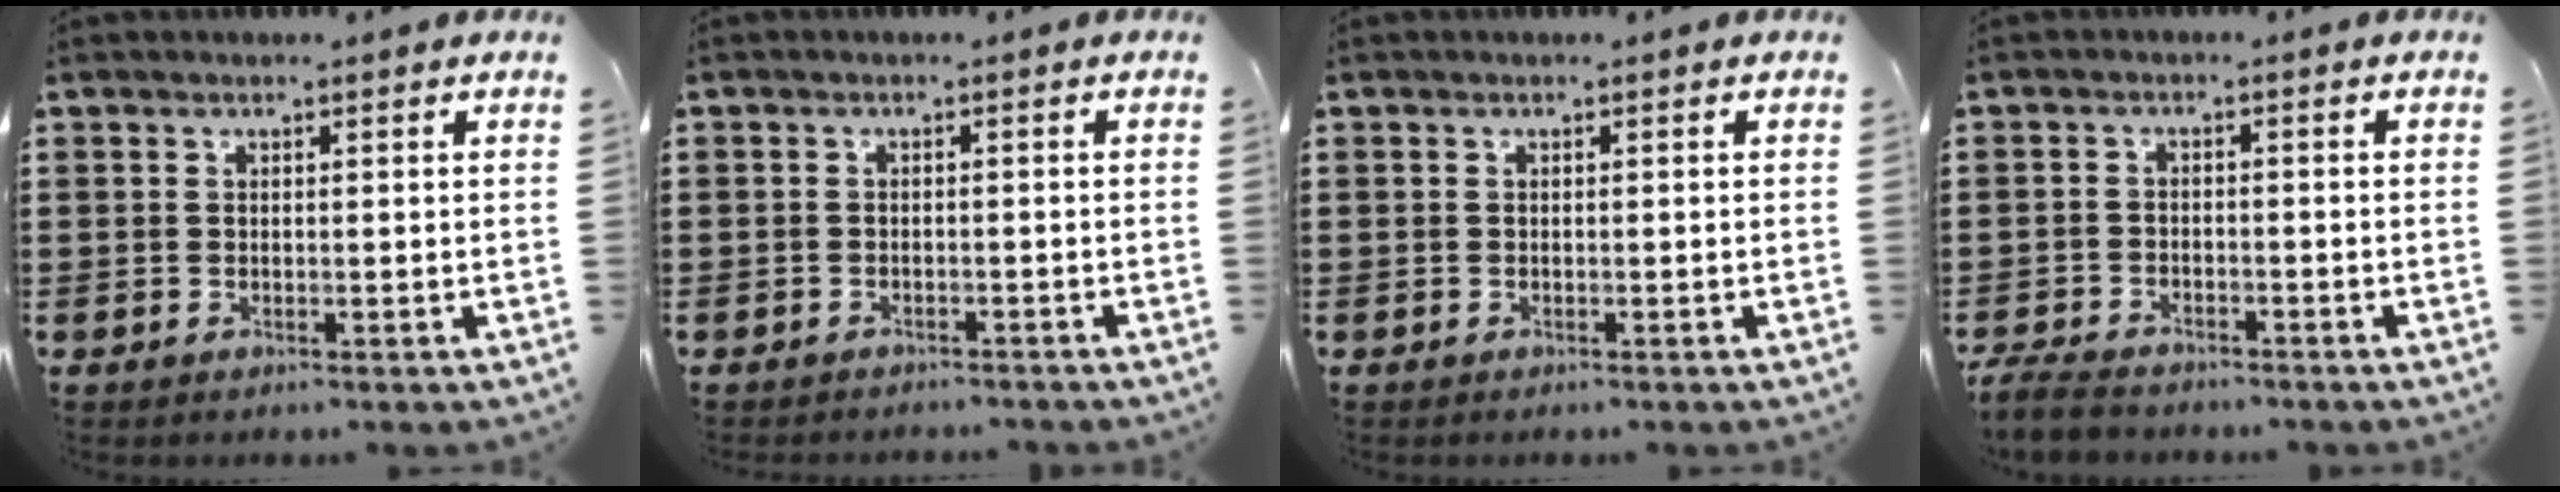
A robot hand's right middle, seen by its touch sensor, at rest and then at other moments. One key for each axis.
{"total": 1.6, "fx": -1.5, "fy": 0.4, "fz": -0.2, "tx": 0.001, "ty": 0.004, "tz": -0.035}
{"total": 0.0}
{"total": 3.8, "fx": -3.7, "fy": 0.7, "fz": 1.0, "tx": -0.038, "ty": -0.008, "tz": -0.078}